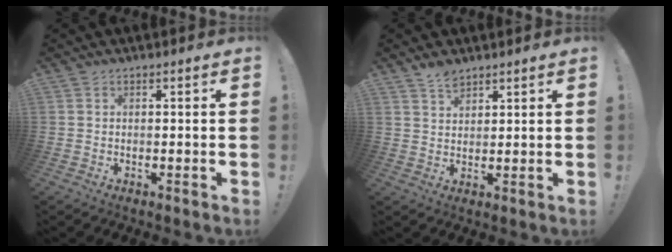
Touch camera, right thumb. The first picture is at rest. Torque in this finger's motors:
{"motor_torque": [-0.49, 0.65, 0.38, 0.18, -0.01]}